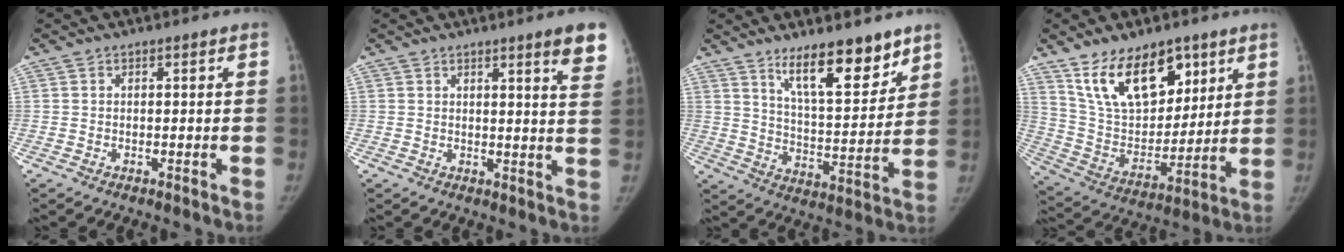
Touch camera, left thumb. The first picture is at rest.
{"total": 7.6, "force": [5.2, 0.5, 5.6], "torque": [-0.057, -0.028, 0.054]}
{"total": 14.6, "force": [10.2, 4.4, 9.5], "torque": [-0.114, -0.075, 0.173]}
{"total": 18.5, "force": [11.1, 10.2, 10.7], "torque": [-0.131, -0.056, 0.213]}